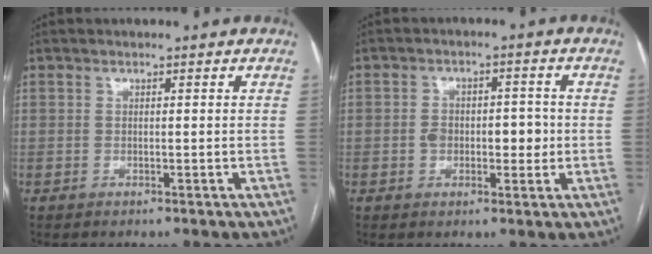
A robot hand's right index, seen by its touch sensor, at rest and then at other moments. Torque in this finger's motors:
{"motor_torque": [0.78, -0.15, 0.09, 0.06]}